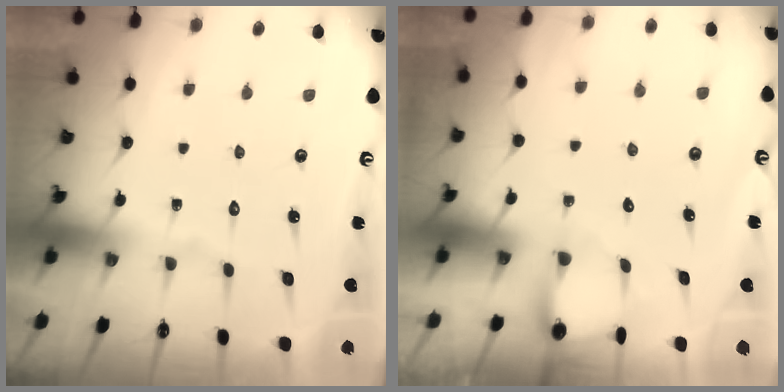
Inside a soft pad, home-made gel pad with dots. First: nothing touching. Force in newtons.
{"total": 2.8, "press": 2.8, "slide": 0.3}